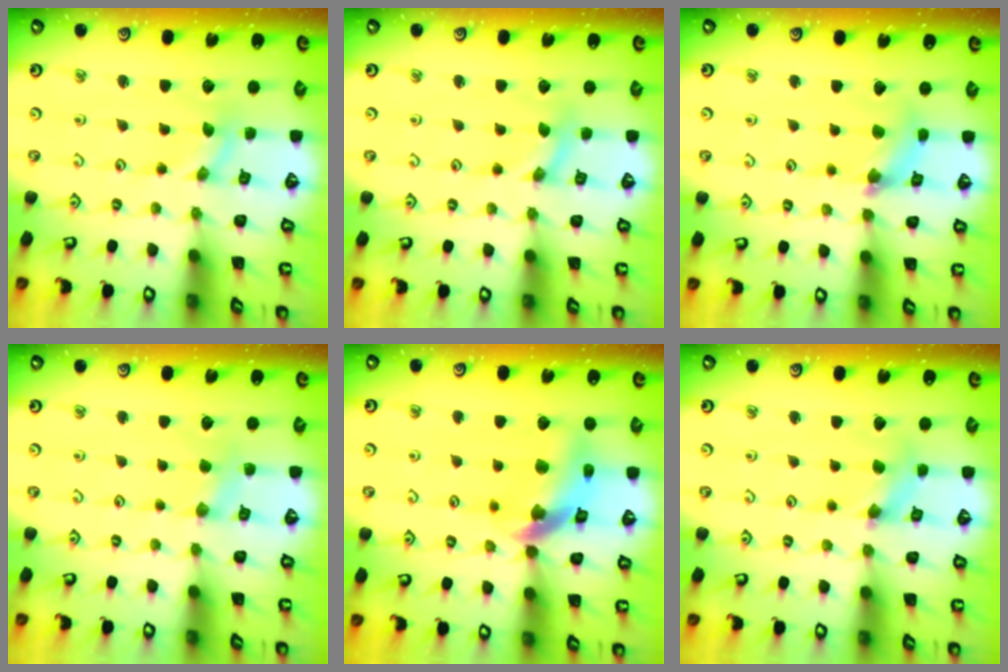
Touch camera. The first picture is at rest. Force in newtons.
{"total": 0.0}
{"total": 4.8, "press": 4.8, "slide": 0.5}
{"total": 2.9, "press": 2.9, "slide": 0.5}
{"total": 11.7, "press": 11.7, "slide": 1.4}
{"total": 2.4, "press": 2.4, "slide": 0.4}